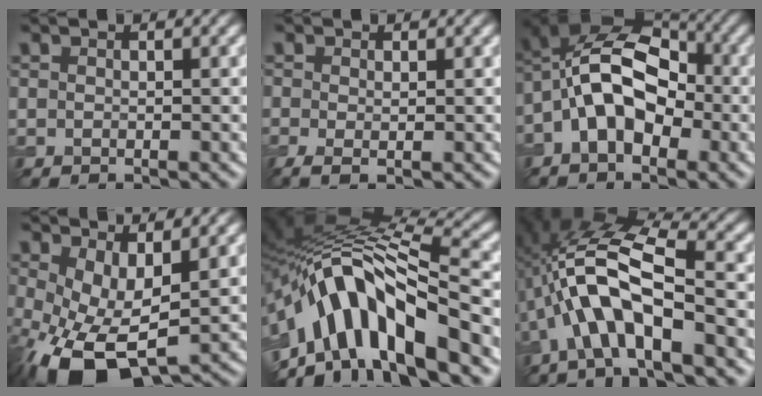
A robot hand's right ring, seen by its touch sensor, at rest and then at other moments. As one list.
[{"total": 1.4, "force": [-0.3, 0.5, 1.3], "torque": [-0.027, -0.003, -0.007]}, {"total": 10.9, "force": [-1.9, 6.5, 8.5], "torque": [-0.129, 0.024, -0.054]}, {"total": 8.2, "force": [-2.0, 4.0, 6.8], "torque": [-0.150, -0.021, -0.028]}, {"total": 12.4, "force": [-5.5, 4.4, 10.2], "torque": [-0.160, 0.024, -0.096]}, {"total": 8.5, "force": [-2.4, 2.7, 7.7], "torque": [-0.154, 0.020, -0.048]}]